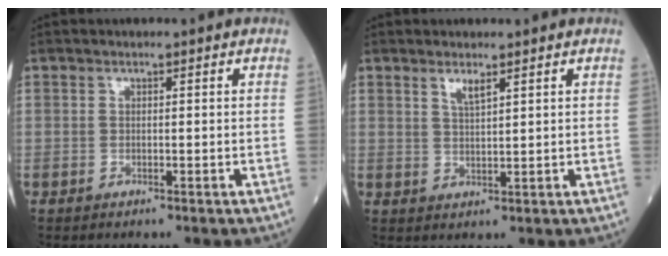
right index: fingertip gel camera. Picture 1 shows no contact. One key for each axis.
{"total": 2.3, "fx": 1.5, "fy": 0.1, "fz": 1.6, "tx": -0.036, "ty": -0.004, "tz": 0.032}